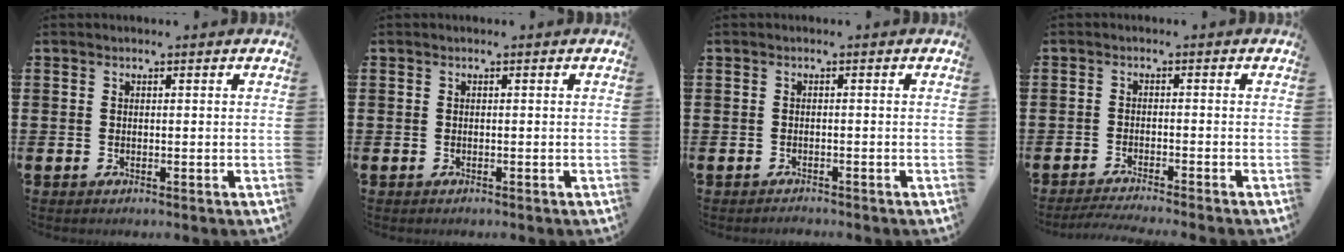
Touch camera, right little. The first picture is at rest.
{"total": 0.0}
{"total": 0.7, "force": [-0.7, 0.0, -0.1], "torque": [-0.002, -0.001, -0.016]}
{"total": 1.8, "force": [-1.7, -0.2, 0.7], "torque": [-0.009, 0.003, -0.034]}